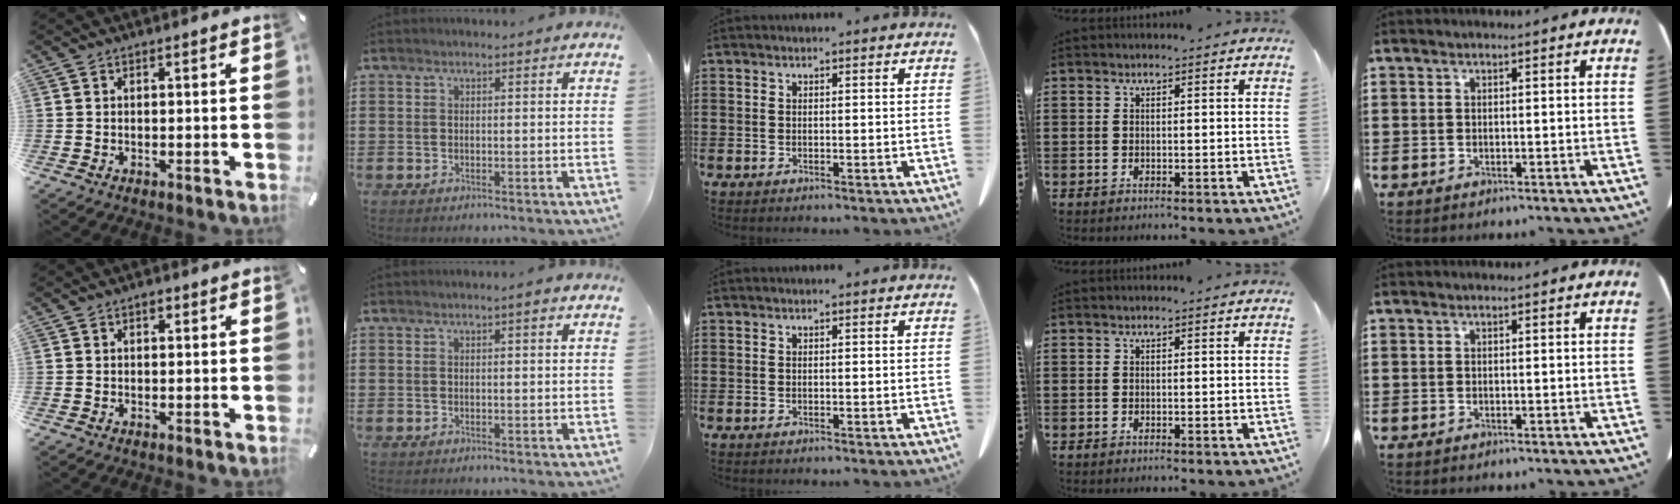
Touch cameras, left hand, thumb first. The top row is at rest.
{"thumb": {"total": 1.1, "force": [0.4, 0.8, 0.6], "torque": [-0.012, 0.005, 0.007]}, "index": {"total": 1.0, "force": [0.3, 0.1, 0.9], "torque": [-0.017, 0.000, 0.006]}}